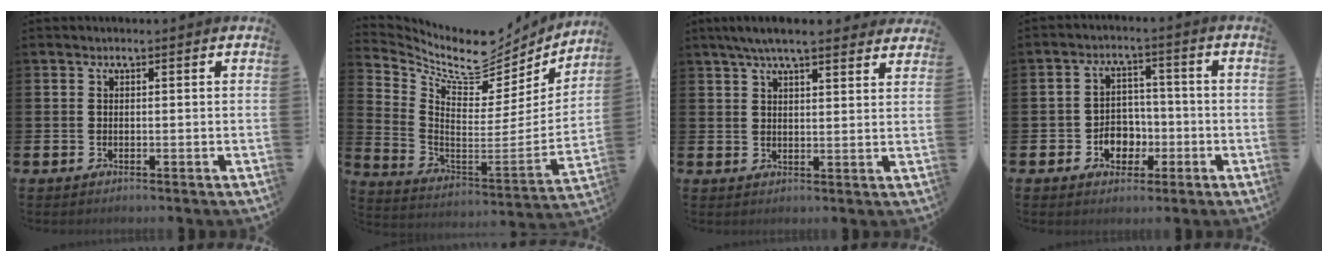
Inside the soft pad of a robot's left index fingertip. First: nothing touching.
{"total": 7.7, "force": [6.2, 3.7, 2.9], "torque": [-0.083, -0.058, 0.101]}
{"total": 6.0, "force": [5.3, 0.8, 2.6], "torque": [-0.058, -0.012, 0.096]}
{"total": 4.5, "force": [-1.6, 3.9, 1.6], "torque": [-0.030, 0.003, -0.036]}